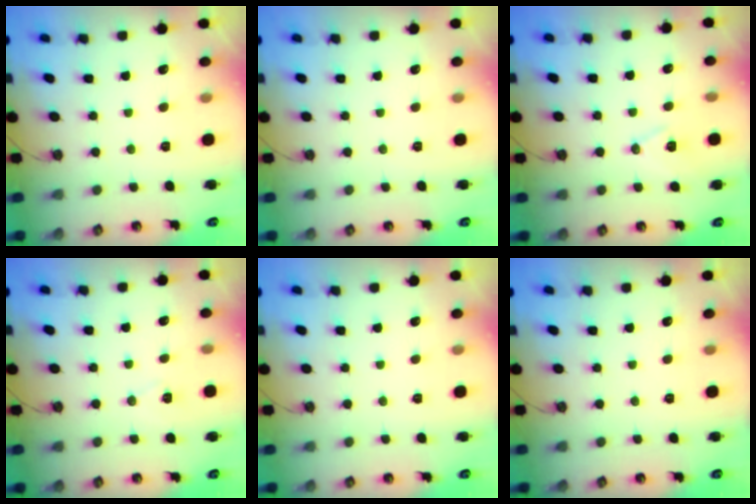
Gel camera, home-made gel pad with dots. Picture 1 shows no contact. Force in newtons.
{"total": 0.0}
{"total": 8.7, "press": 7.9, "slide": 3.7}
{"total": 5.6, "press": 3.5, "slide": 4.3}
{"total": 0.0}
{"total": 0.0}